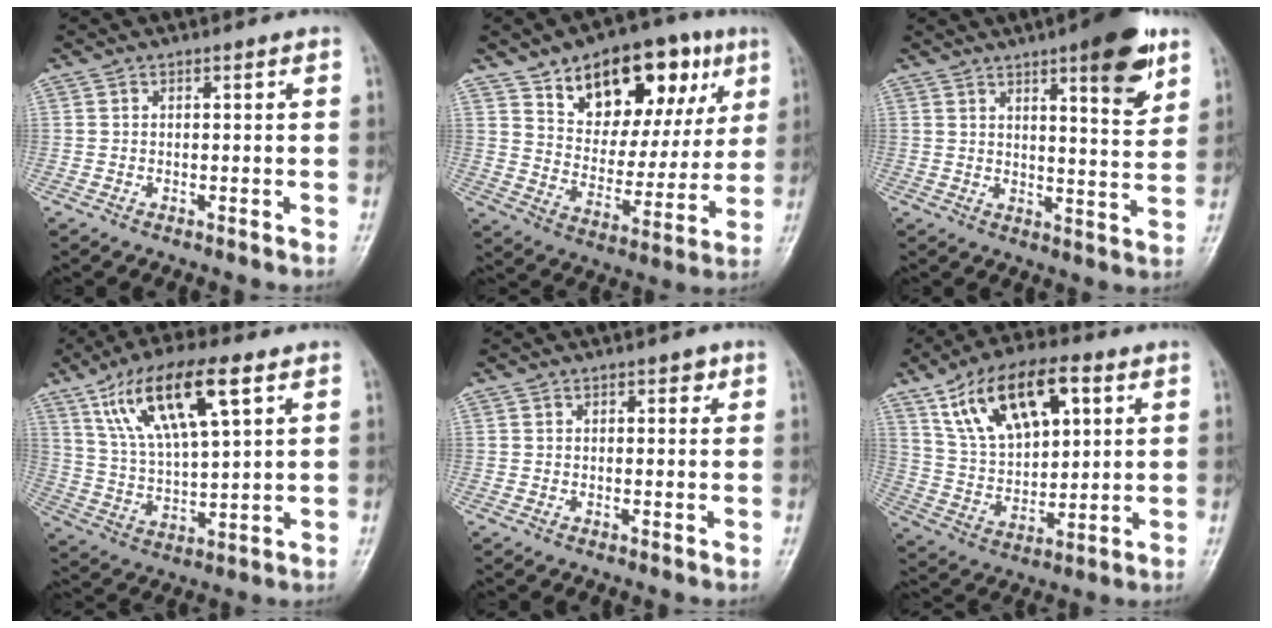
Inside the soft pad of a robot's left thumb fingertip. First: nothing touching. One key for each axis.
{"total": 21.2, "fx": 10.7, "fy": 11.8, "fz": 14.0, "tx": -0.151, "ty": -0.027, "tz": 0.168}
{"total": 12.1, "fx": 6.7, "fy": 2.9, "fz": 9.6, "tx": -0.110, "ty": -0.034, "tz": 0.087}
{"total": 16.1, "fx": 7.8, "fy": 5.2, "fz": 13.1, "tx": -0.234, "ty": -0.014, "tz": 0.147}
{"total": 1.7, "fx": 0.9, "fy": 1.0, "fz": 1.1, "tx": -0.001, "ty": -0.001, "tz": 0.009}
{"total": 17.5, "fx": 7.9, "fy": 9.1, "fz": 12.6, "tx": -0.186, "ty": -0.014, "tz": 0.148}